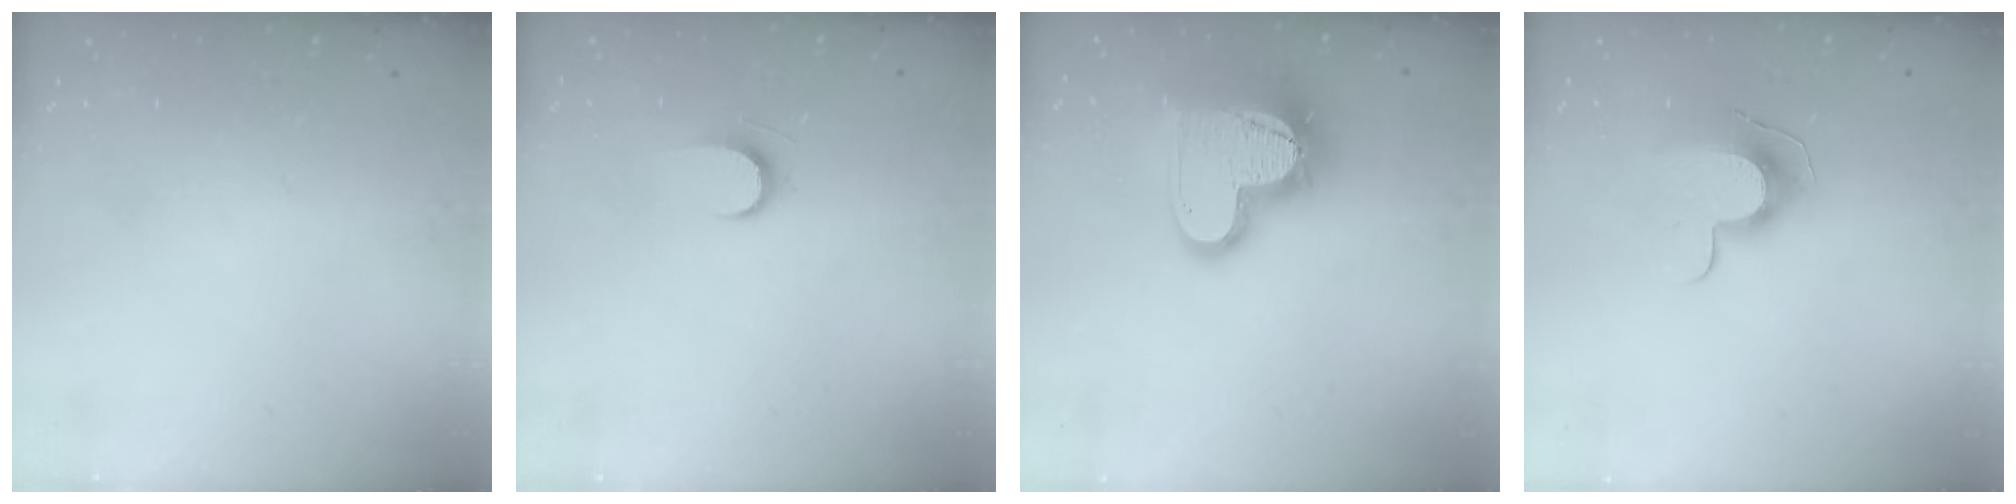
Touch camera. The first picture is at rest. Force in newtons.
{"total": 6.0, "press": 6.0, "slide": 0.7}
{"total": 17.1, "press": 17.0, "slide": 1.4}
{"total": 9.9, "press": 9.9, "slide": 0.3}